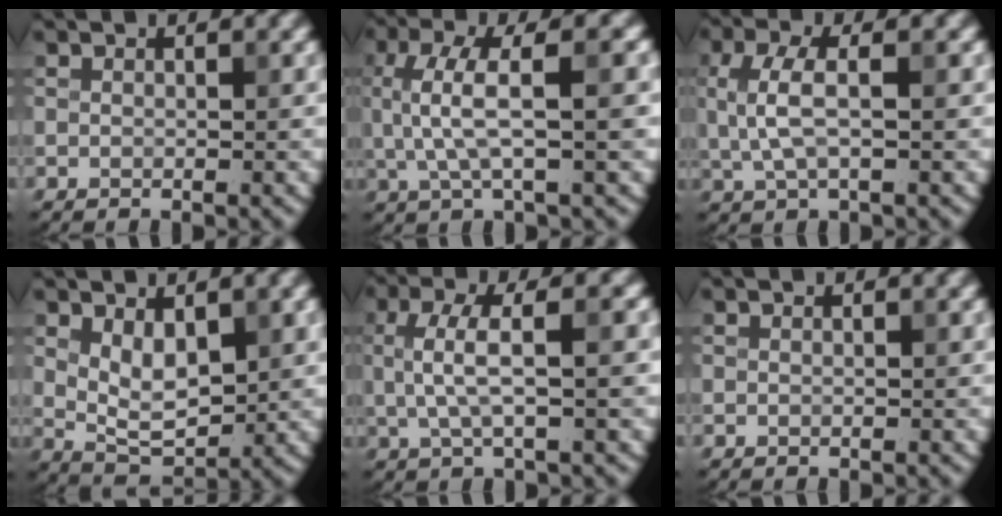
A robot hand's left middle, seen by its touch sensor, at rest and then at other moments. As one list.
[{"total": 5.6, "force": [0.6, 1.5, 5.4], "torque": [-0.112, 0.006, 0.010]}, {"total": 3.8, "force": [0.3, 1.4, 3.5], "torque": [-0.081, 0.005, 0.005]}, {"total": 4.1, "force": [1.2, 2.2, 3.3], "torque": [-0.064, -0.006, 0.026]}, {"total": 4.6, "force": [0.4, 1.1, 4.4], "torque": [-0.090, 0.008, 0.007]}, {"total": 0.0}]